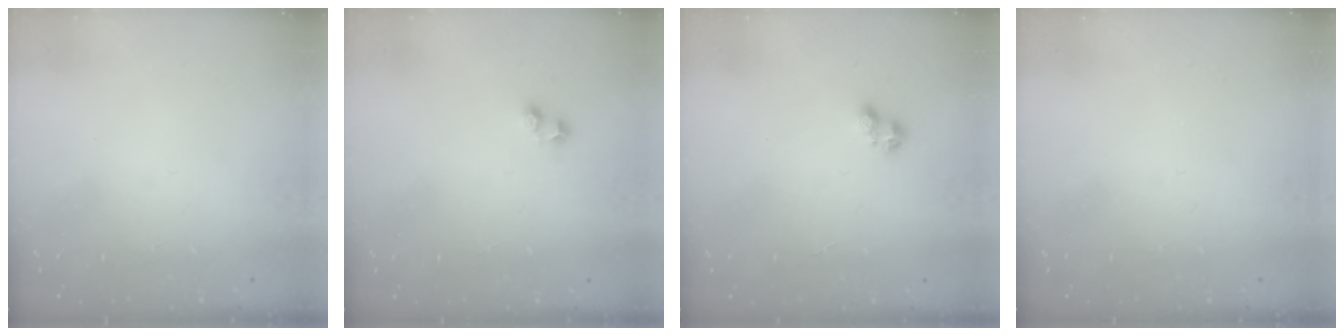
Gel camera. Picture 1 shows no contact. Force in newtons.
{"total": 3.0, "press": 2.8, "slide": 1.2}
{"total": 2.6, "press": 2.5, "slide": 0.5}
{"total": 0.0}